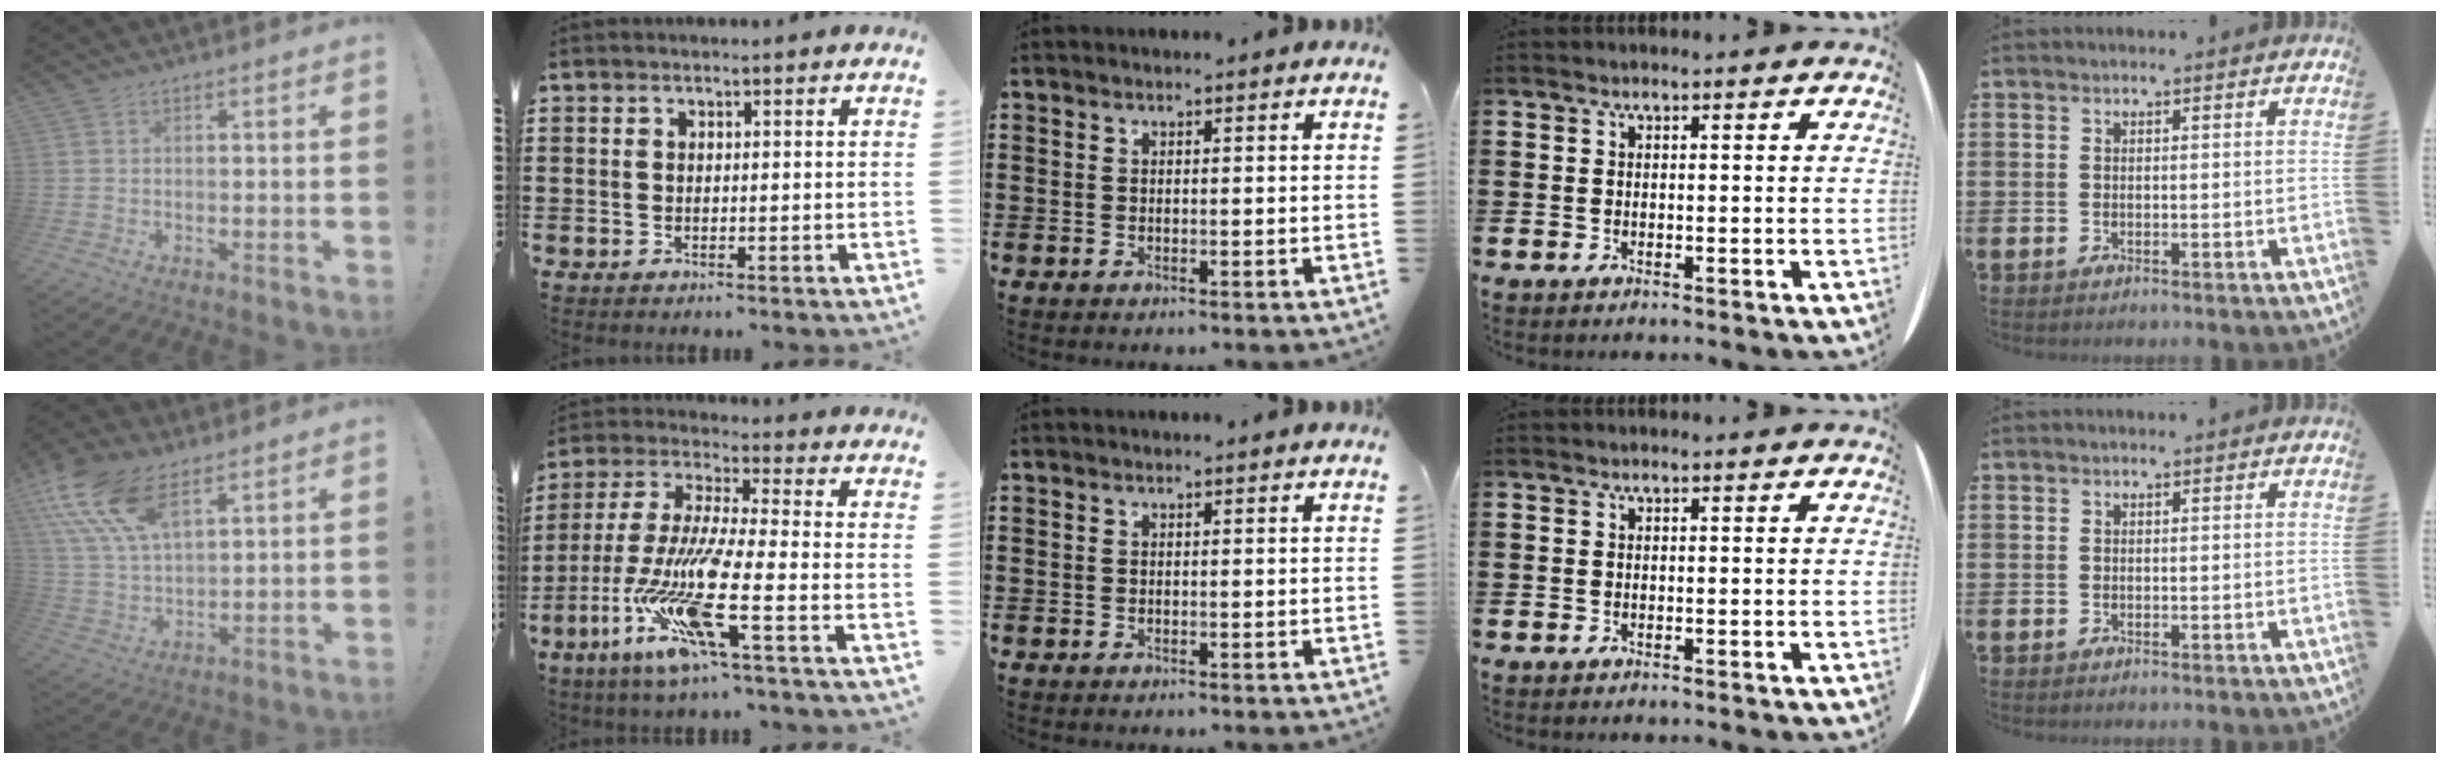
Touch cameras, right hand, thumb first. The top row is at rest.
{"thumb": {"total": 16.0, "force": [9.6, 7.9, 10.1], "torque": [-0.211, -0.038, 0.177]}, "index": {"total": 13.7, "force": [-6.8, 1.5, 11.8], "torque": [-0.272, -0.027, -0.138]}}